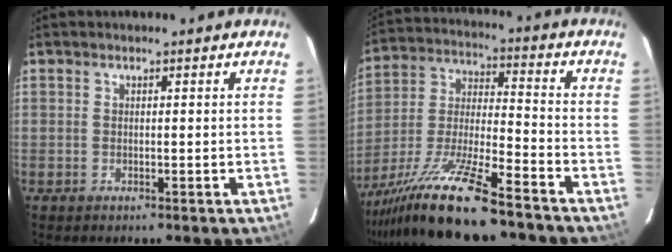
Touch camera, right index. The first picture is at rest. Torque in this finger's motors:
{"motor_torque": [1.15, -0.99, 0.96, 0.21]}